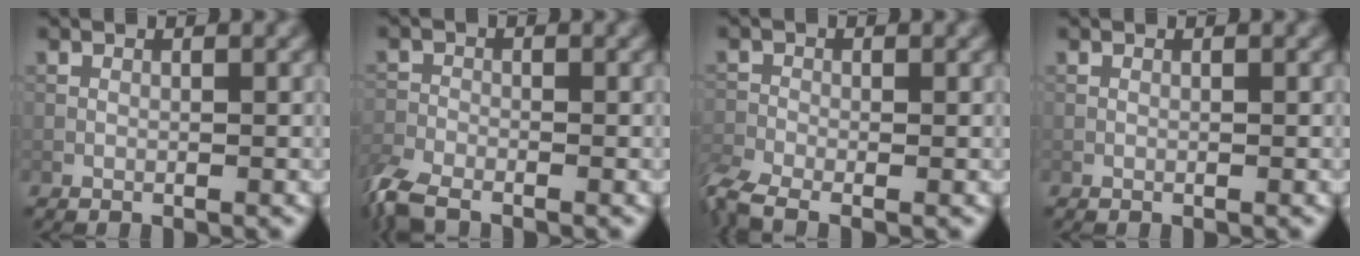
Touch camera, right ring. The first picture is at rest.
{"total": 4.5, "force": [-3.6, 1.6, 2.2], "torque": [-0.050, -0.013, -0.086]}
{"total": 4.5, "force": [-3.2, 1.6, 2.7], "torque": [-0.059, -0.013, -0.079]}
{"total": 0.0}